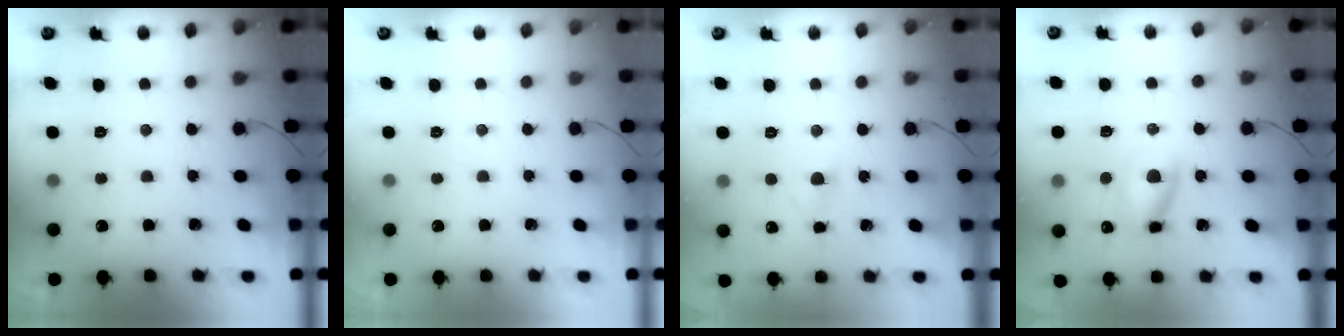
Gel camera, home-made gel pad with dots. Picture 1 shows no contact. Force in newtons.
{"total": 0.0}
{"total": 2.5, "press": 2.3, "slide": 1.0}
{"total": 9.1, "press": 8.9, "slide": 1.7}